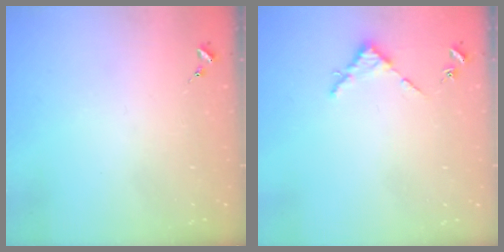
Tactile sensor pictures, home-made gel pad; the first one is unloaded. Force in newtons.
{"total": 2.7, "press": 2.7, "slide": 0.3}